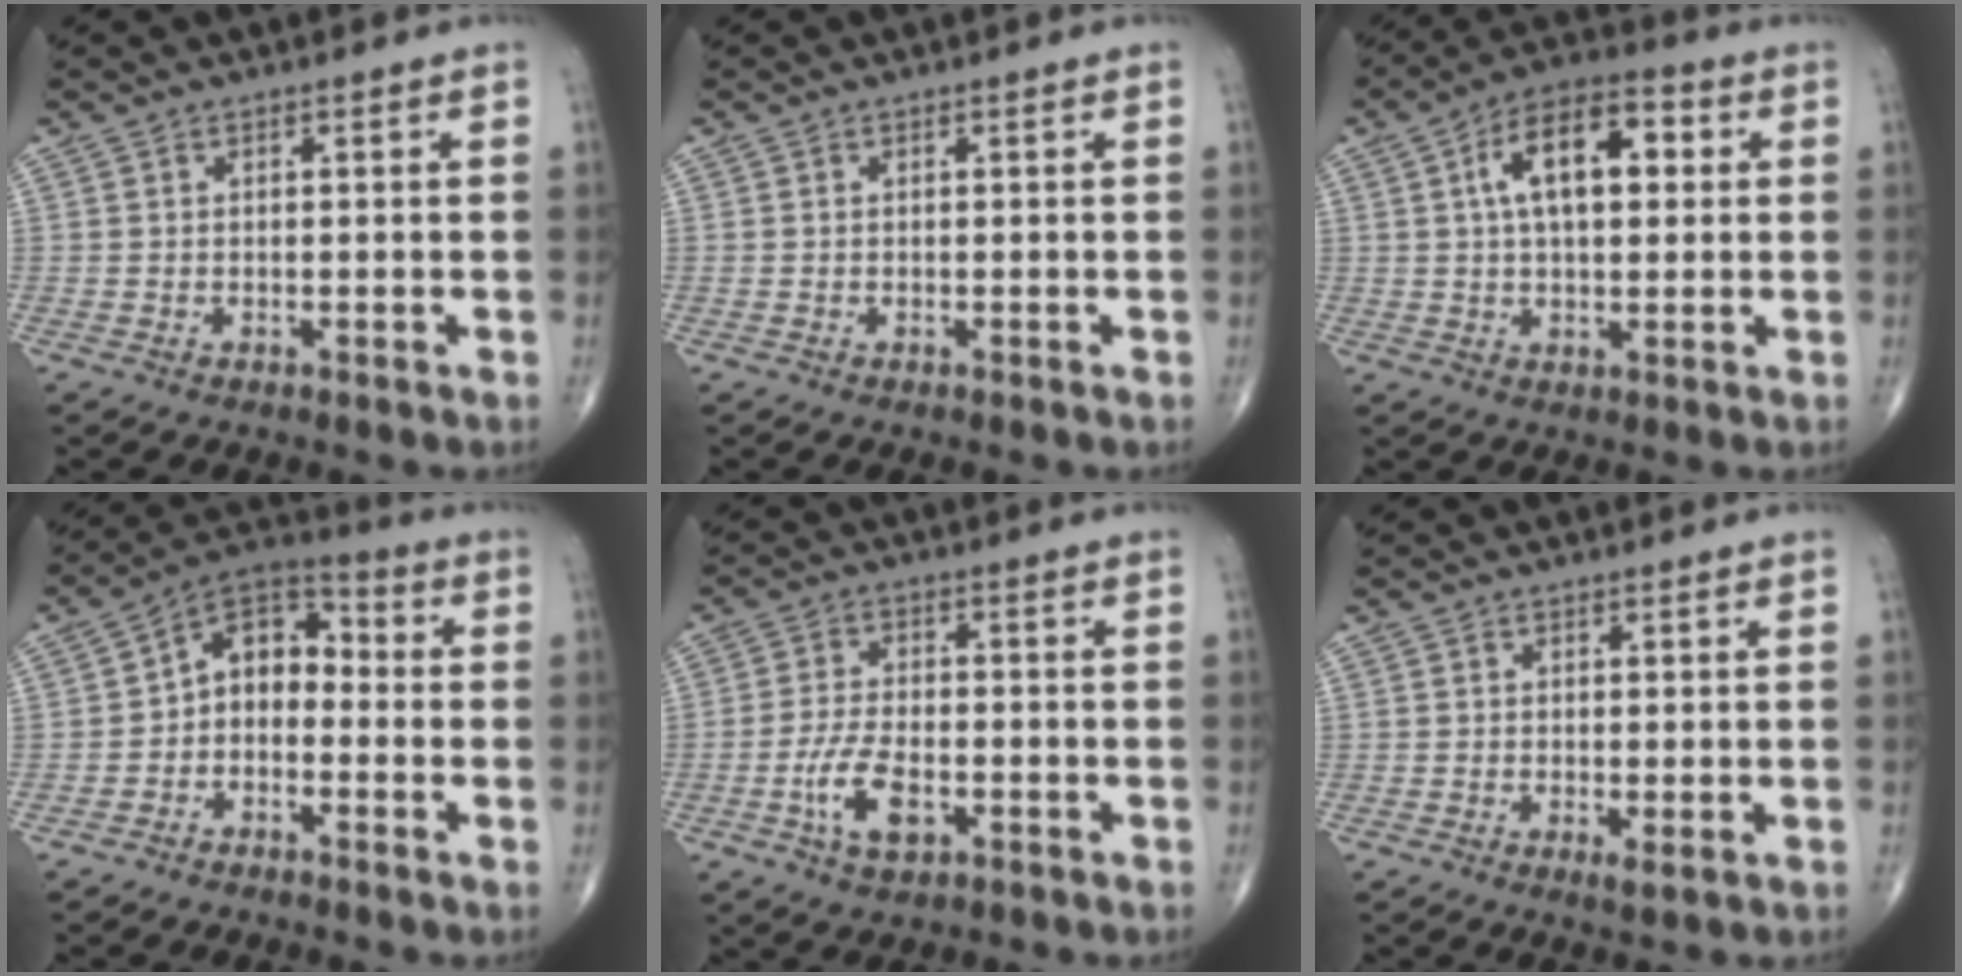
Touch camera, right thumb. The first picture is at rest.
{"total": 0.0}
{"total": 13.1, "force": [2.9, 6.8, 10.8], "torque": [-0.163, 0.021, 0.040]}
{"total": 8.8, "force": [-1.4, 6.2, 6.1], "torque": [-0.065, 0.044, -0.048]}
{"total": 7.3, "force": [-2.8, 3.5, 5.8], "torque": [-0.111, 0.010, -0.053]}
{"total": 1.4, "force": [-0.3, 0.3, 1.3], "torque": [-0.020, -0.006, -0.008]}